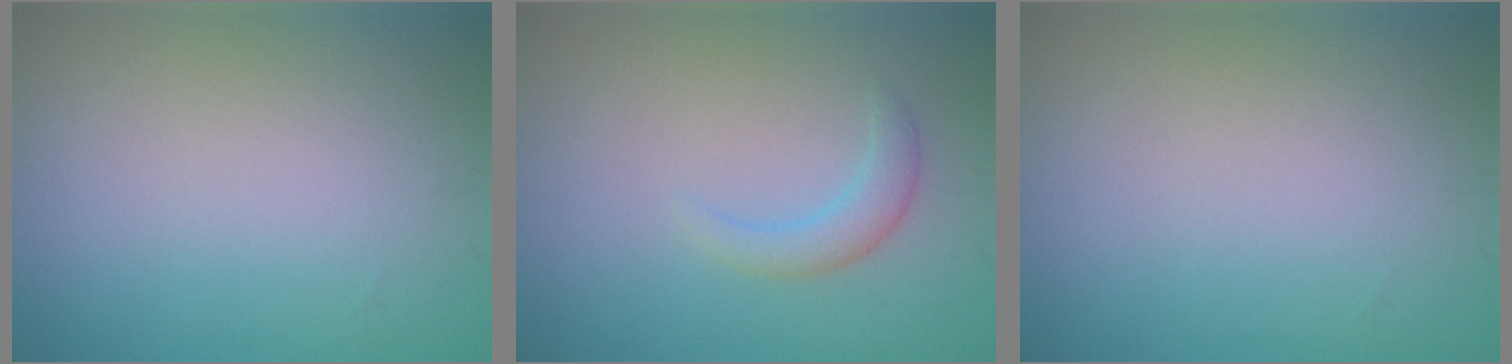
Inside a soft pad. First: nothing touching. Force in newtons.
{"total": 1.9, "press": 1.9, "slide": 0.0}
{"total": 0.0}